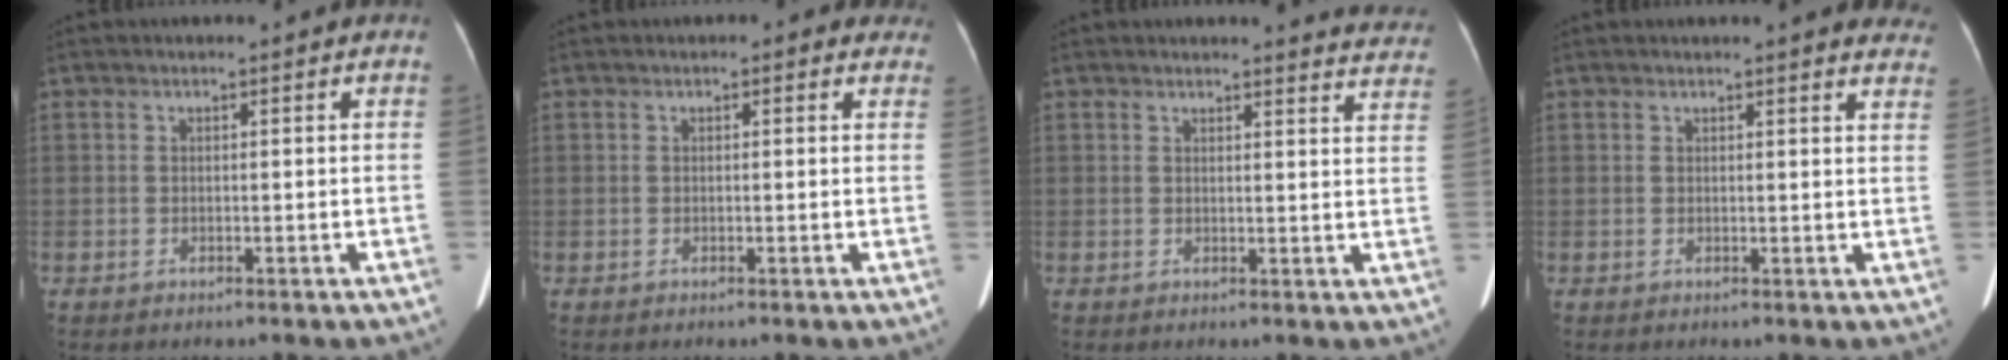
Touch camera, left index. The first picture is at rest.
{"total": 2.1, "force": [1.5, 1.2, 0.9], "torque": [0.005, 0.008, 0.005]}
{"total": 10.1, "force": [9.9, 1.2, 1.2], "torque": [0.019, -0.049, 0.075]}
{"total": 12.8, "force": [11.9, 2.3, 4.3], "torque": [-0.022, -0.007, 0.111]}